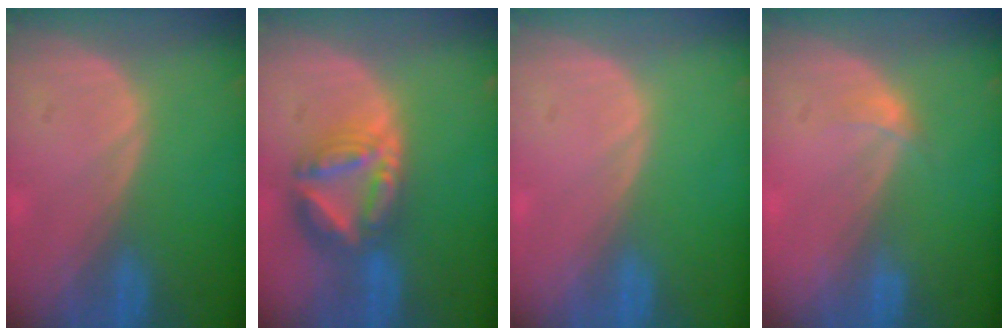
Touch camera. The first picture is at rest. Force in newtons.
{"total": 8.4, "press": 7.3, "slide": 4.1}
{"total": 0.0}
{"total": 1.2, "press": 1.2, "slide": 0.1}